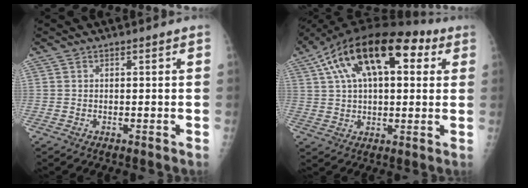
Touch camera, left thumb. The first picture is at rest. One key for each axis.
{"total": 19.1, "fx": 7.1, "fy": 9.7, "fz": 14.9, "tx": -0.231, "ty": 0.029, "tz": 0.110}